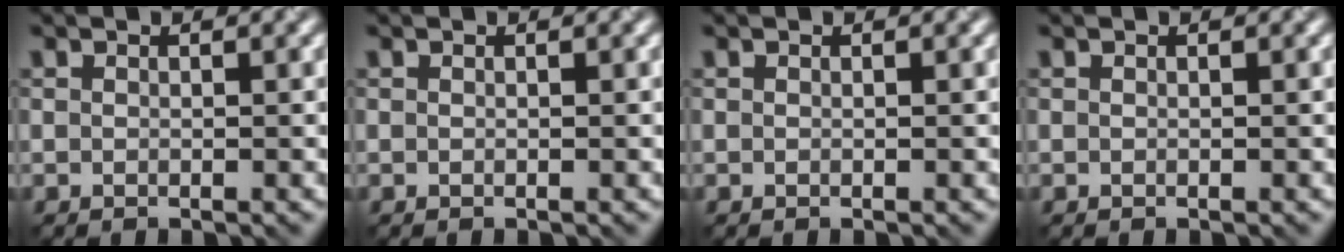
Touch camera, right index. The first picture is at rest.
{"total": 0.0}
{"total": 0.0}
{"total": 0.0}